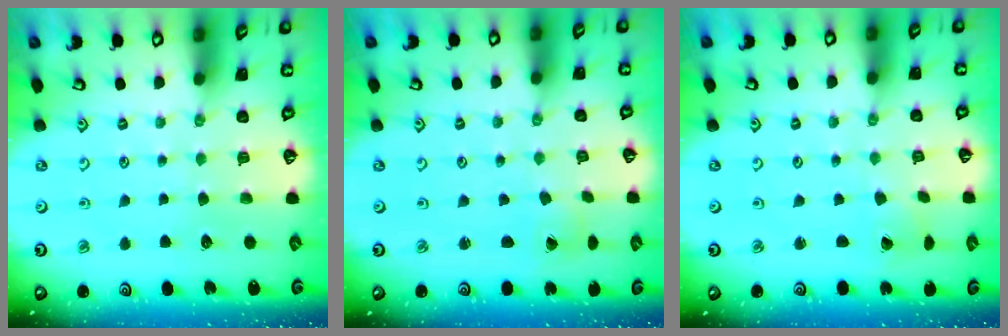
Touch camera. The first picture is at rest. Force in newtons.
{"total": 1.0, "press": 1.0, "slide": 0.0}
{"total": 1.6, "press": 1.6, "slide": 0.1}